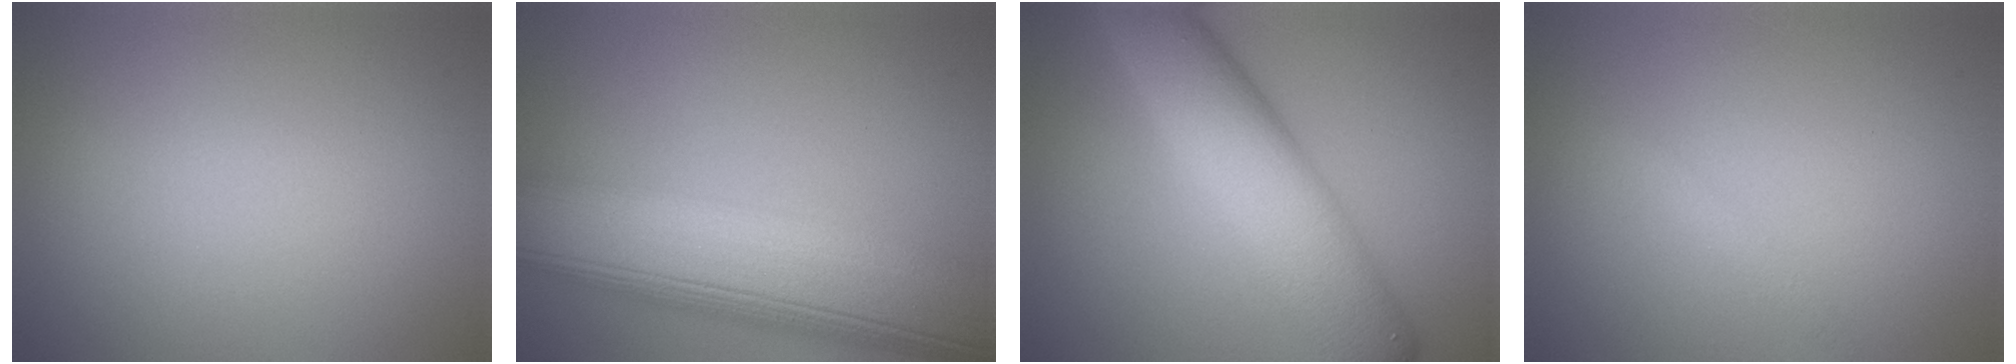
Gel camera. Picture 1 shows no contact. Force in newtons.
{"total": 12.5, "press": 12.5, "slide": 0.8}
{"total": 8.4, "press": 8.4, "slide": 0.1}
{"total": 0.7, "press": 0.7, "slide": 0.0}